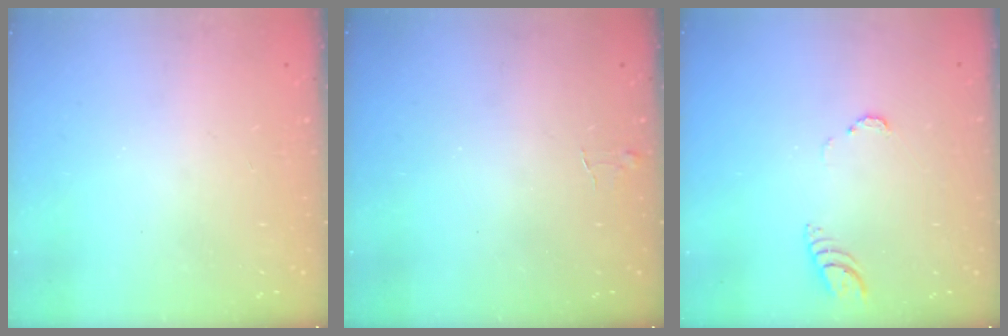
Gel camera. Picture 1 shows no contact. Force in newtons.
{"total": 3.5, "press": 3.4, "slide": 0.3}
{"total": 3.3, "press": 3.3, "slide": 0.4}